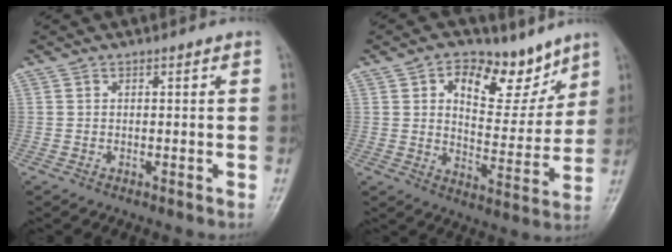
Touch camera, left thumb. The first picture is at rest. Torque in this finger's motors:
{"motor_torque": [-0.02, 0.33, 0.04, -0.28, 0.16]}